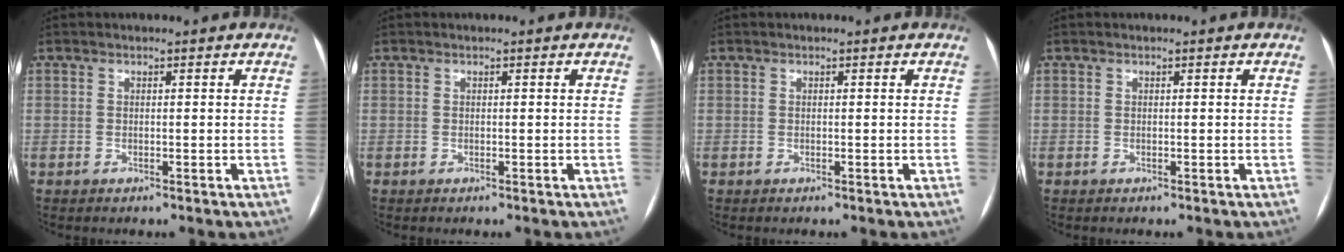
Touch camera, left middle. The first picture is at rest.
{"total": 0.0}
{"total": 0.0}
{"total": 0.0}